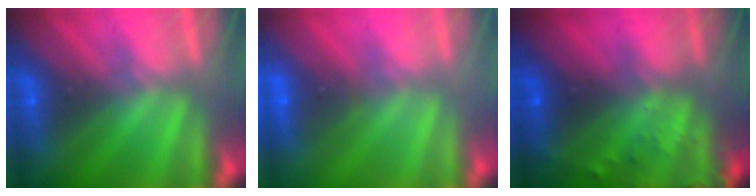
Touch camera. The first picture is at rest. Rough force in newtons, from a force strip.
{"total": 2.0}
{"total": 8.4}